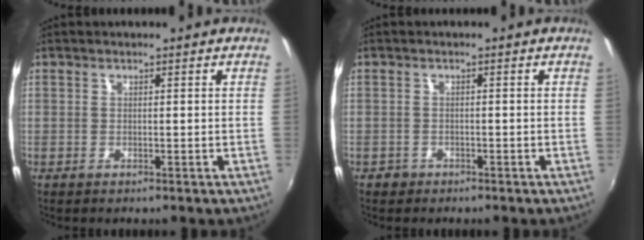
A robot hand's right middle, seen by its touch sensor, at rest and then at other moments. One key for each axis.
{"total": 1.6, "fx": -1.1, "fy": 1.1, "fz": 0.2, "tx": -0.008, "ty": -0.001, "tz": -0.017}